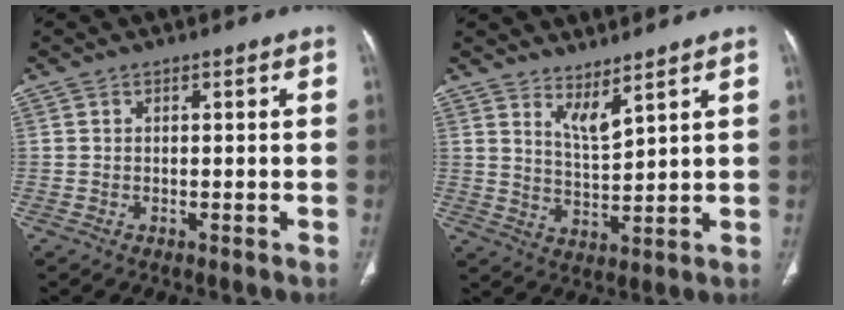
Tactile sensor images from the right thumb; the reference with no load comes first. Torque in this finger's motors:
{"motor_torque": [2.39, 2.53, 0.27, -0.45, 0.00]}